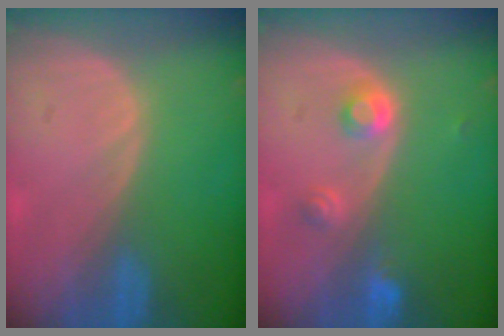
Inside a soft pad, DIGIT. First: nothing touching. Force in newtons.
{"total": 3.1, "press": 3.1, "slide": 0.2}